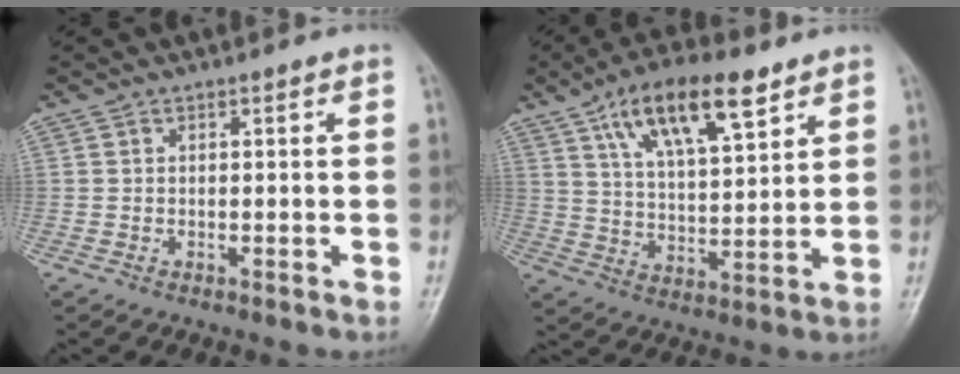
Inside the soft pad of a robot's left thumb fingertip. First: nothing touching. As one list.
[{"total": 15.5, "force": [8.6, 5.8, 11.5], "torque": [-0.171, -0.027, 0.152]}]